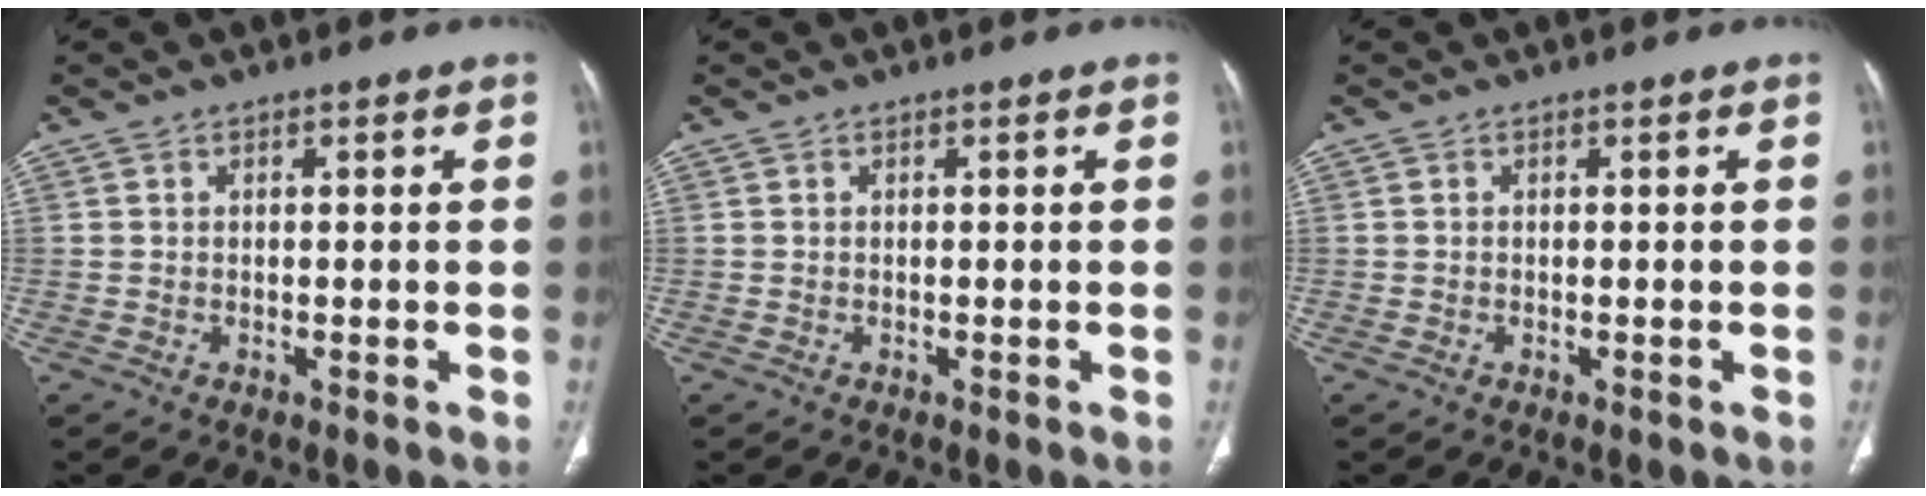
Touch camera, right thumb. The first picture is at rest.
{"total": 0.0}
{"total": 0.0}